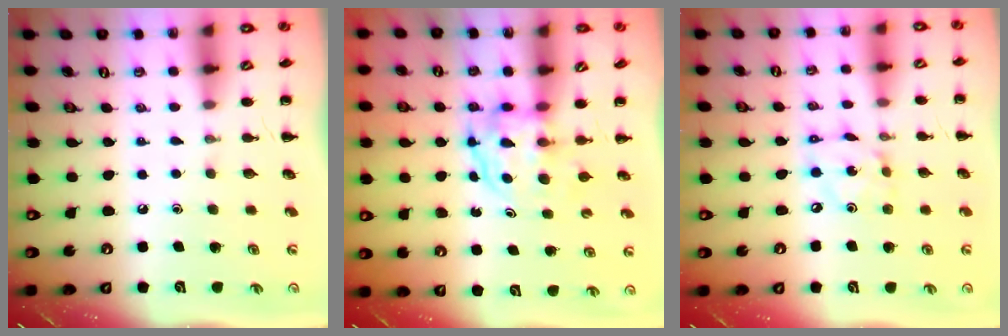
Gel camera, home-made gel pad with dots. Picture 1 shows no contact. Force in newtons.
{"total": 3.6, "press": 3.6, "slide": 0.3}
{"total": 4.5, "press": 4.5, "slide": 0.6}